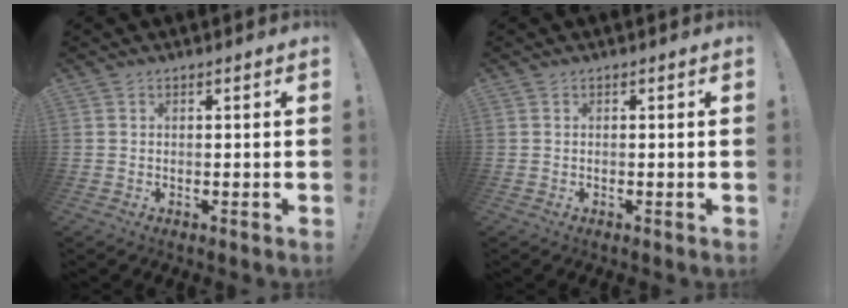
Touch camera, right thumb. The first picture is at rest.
{"total": 0.0}